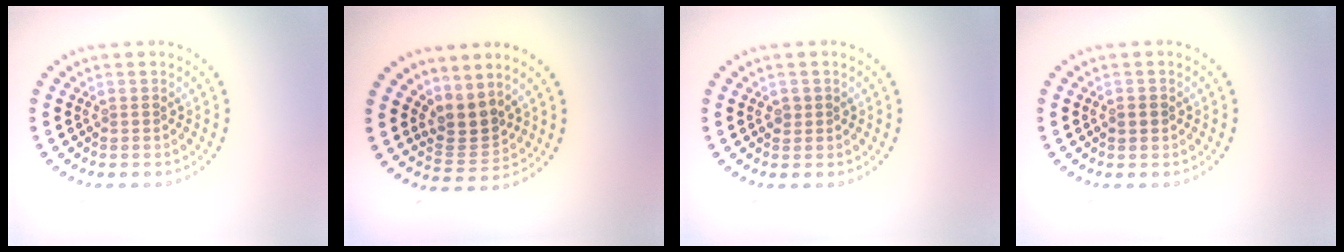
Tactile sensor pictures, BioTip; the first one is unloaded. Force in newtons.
{"total": 2.8, "press": 2.1, "slide": 1.8}
{"total": 0.8, "press": 0.8, "slide": 0.2}
{"total": 1.3, "press": 1.3, "slide": 0.2}